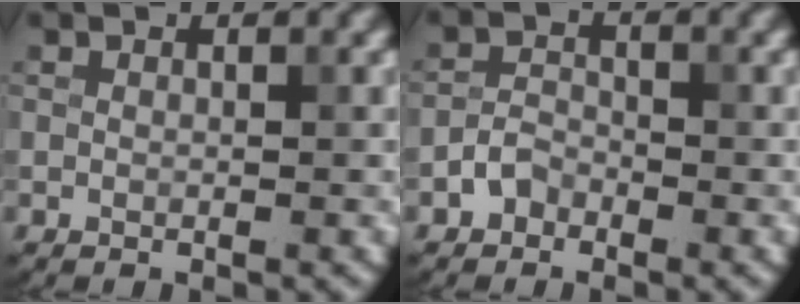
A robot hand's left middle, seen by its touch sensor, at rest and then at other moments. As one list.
[{"total": 1.8, "force": [-1.2, 1.1, 0.6], "torque": [-0.007, 0.008, -0.027]}]